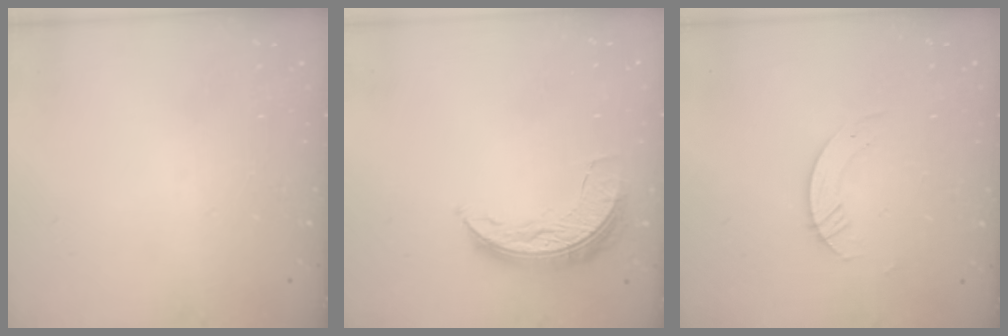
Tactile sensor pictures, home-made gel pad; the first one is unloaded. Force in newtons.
{"total": 7.2, "press": 7.2, "slide": 0.4}
{"total": 2.2, "press": 2.2, "slide": 0.2}